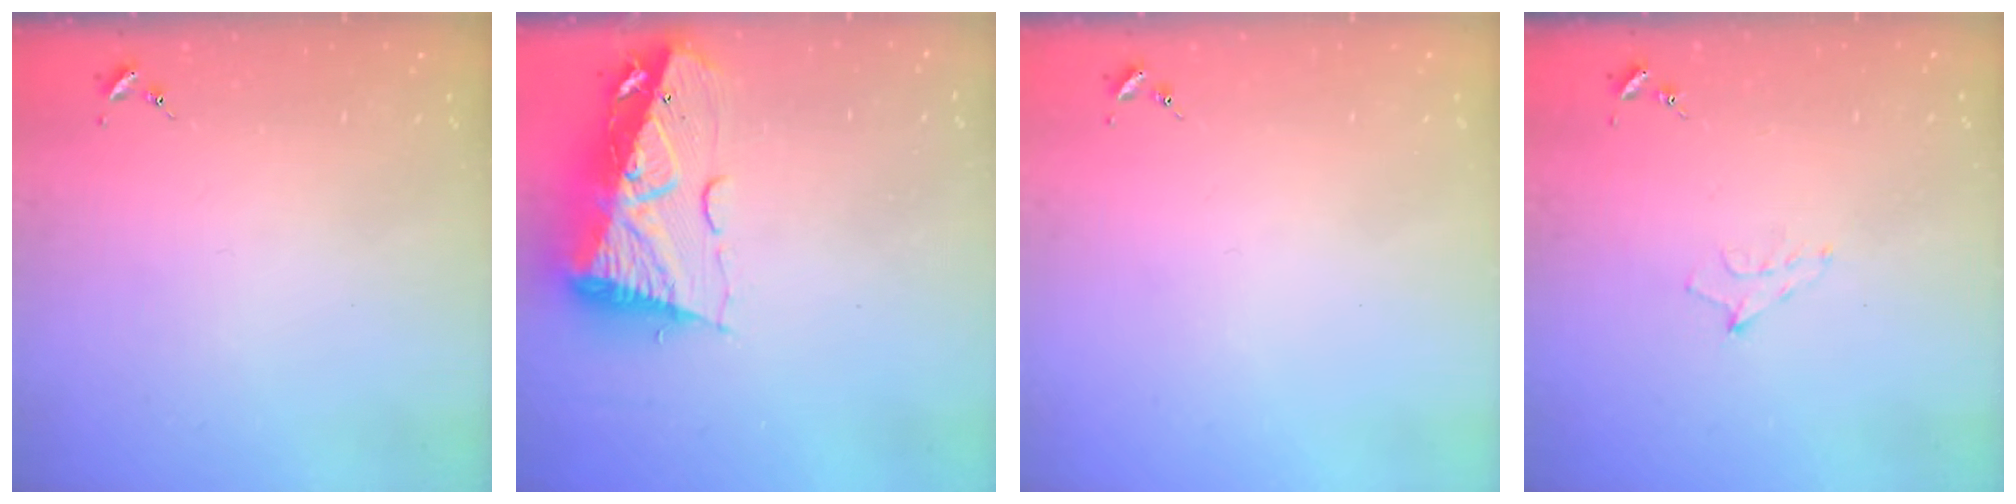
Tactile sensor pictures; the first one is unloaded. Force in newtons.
{"total": 14.1, "press": 14.0, "slide": 1.6}
{"total": 0.0}
{"total": 5.4, "press": 5.4, "slide": 0.7}